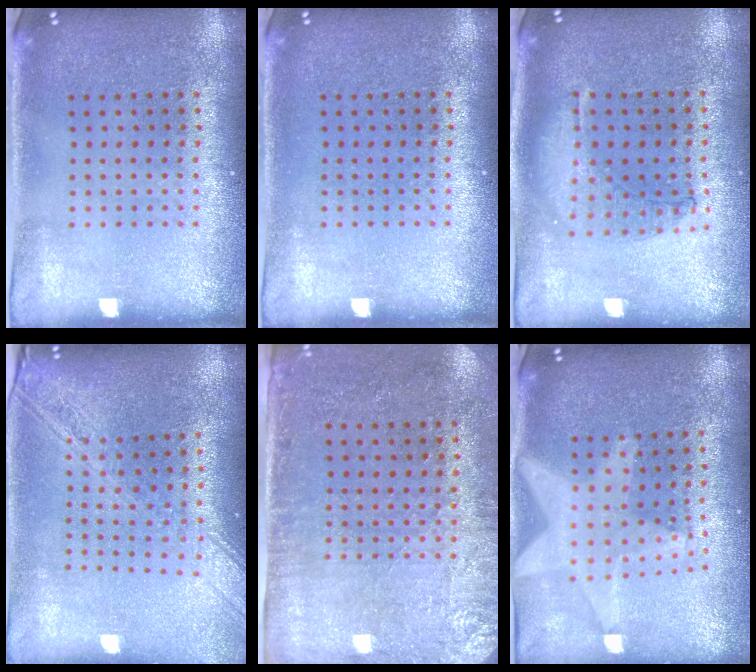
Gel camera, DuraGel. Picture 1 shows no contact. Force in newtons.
{"total": 0.0}
{"total": 0.9, "press": 0.9, "slide": 0.2}
{"total": 2.2, "press": 1.9, "slide": 1.2}
{"total": 2.8, "press": 2.3, "slide": 1.6}
{"total": 2.2, "press": 1.8, "slide": 1.2}